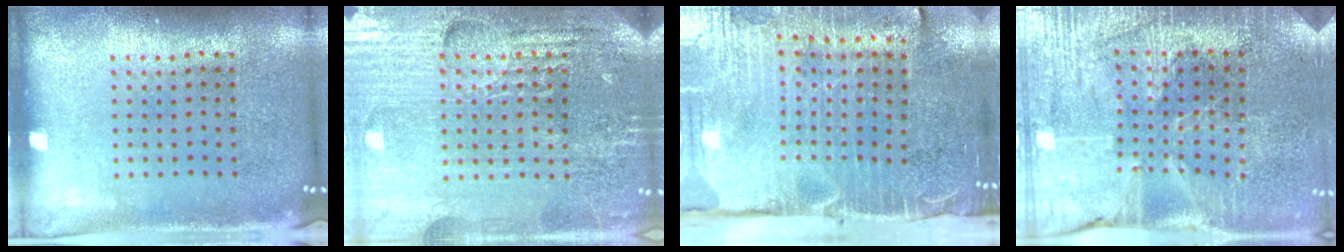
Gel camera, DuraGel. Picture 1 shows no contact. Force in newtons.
{"total": 4.9, "press": 4.6, "slide": 1.7}
{"total": 4.8, "press": 4.0, "slide": 2.7}
{"total": 3.2, "press": 3.1, "slide": 0.5}